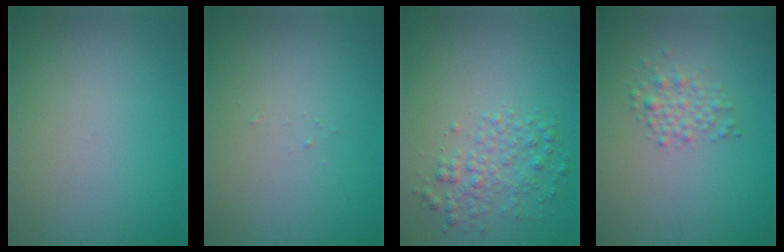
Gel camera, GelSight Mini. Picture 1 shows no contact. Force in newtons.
{"total": 0.0}
{"total": 2.9, "press": 2.9, "slide": 0.0}
{"total": 2.2, "press": 2.2, "slide": 0.1}